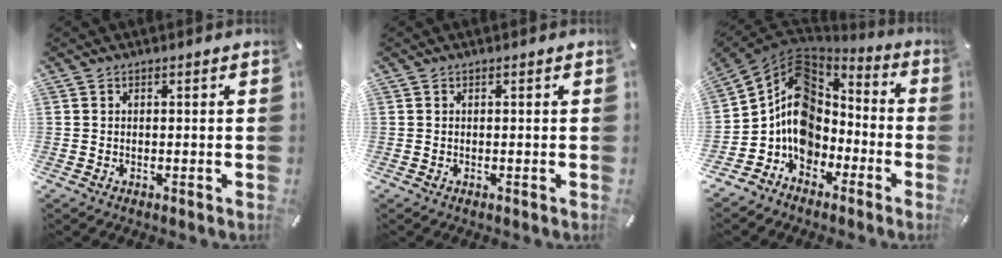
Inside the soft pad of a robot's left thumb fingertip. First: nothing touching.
{"total": 0.0}
{"total": 11.5, "force": [-1.9, 10.1, 5.2], "torque": [-0.129, 0.001, -0.034]}